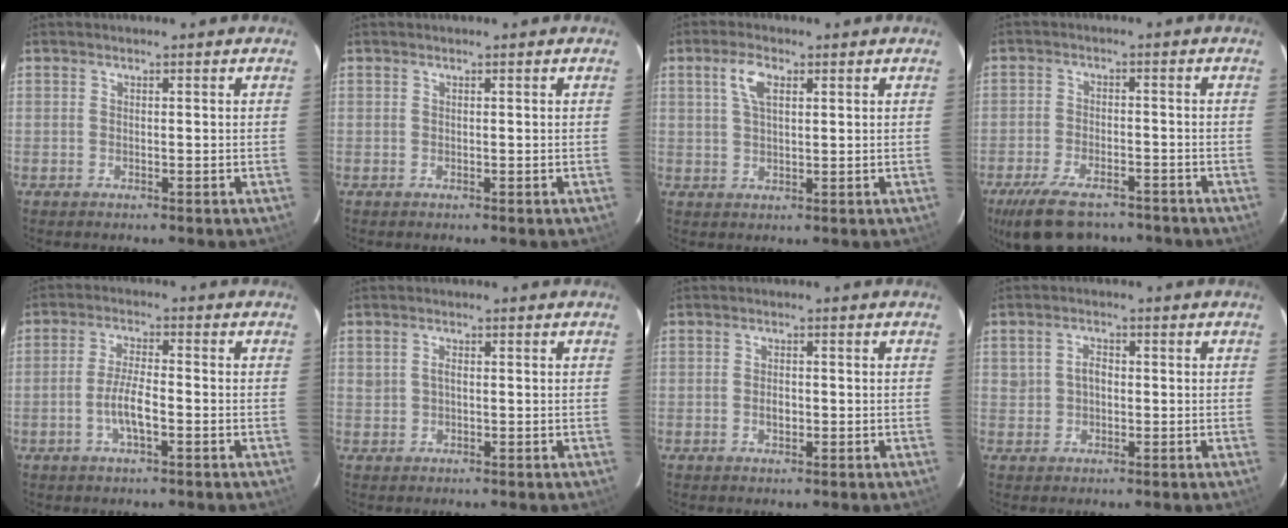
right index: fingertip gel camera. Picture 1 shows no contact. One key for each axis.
{"total": 0.0}
{"total": 4.6, "fx": 1.8, "fy": 2.0, "fz": 3.7, "tx": -0.071, "ty": 0.009, "tz": 0.036}
{"total": 13.1, "fx": -9.9, "fy": 5.7, "fz": 6.6, "tx": -0.151, "ty": -0.016, "tz": -0.158}
{"total": 5.6, "fx": -2.1, "fy": 1.3, "fz": 5.0, "tx": -0.101, "ty": 0.003, "tz": -0.040}
{"total": 1.7, "fx": 0.1, "fy": 1.2, "fz": 1.1, "tx": -0.024, "ty": 0.004, "tz": 0.002}
{"total": 2.0, "fx": -0.5, "fy": 1.2, "fz": 1.5, "tx": -0.027, "ty": 0.003, "tz": -0.009}
{"total": 3.0, "fx": 0.1, "fy": 2.4, "fz": 1.8, "tx": -0.033, "ty": 0.009, "tz": 0.003}